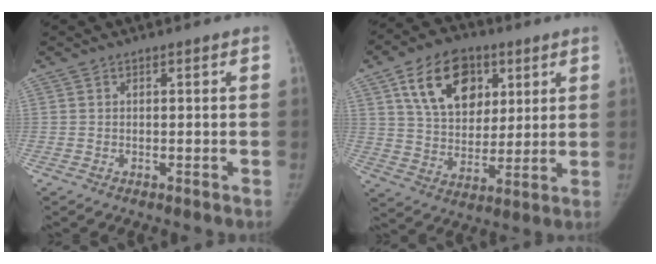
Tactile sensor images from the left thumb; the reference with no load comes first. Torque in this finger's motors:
{"motor_torque": [0.29, 0.35, 1.45, -0.74, 0.10]}